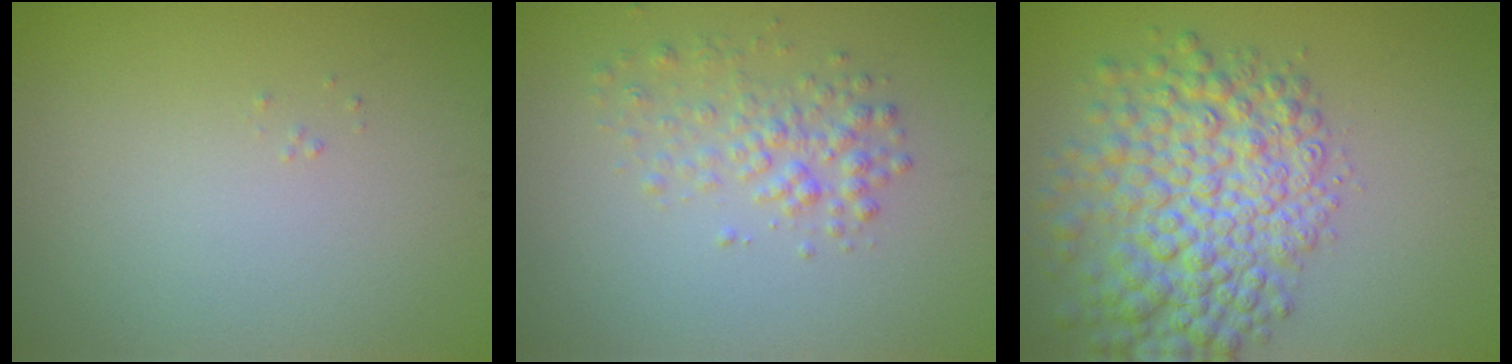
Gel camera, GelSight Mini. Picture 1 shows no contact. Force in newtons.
{"total": 2.5, "press": 2.5, "slide": 0.1}
{"total": 8.2, "press": 8.2, "slide": 0.2}